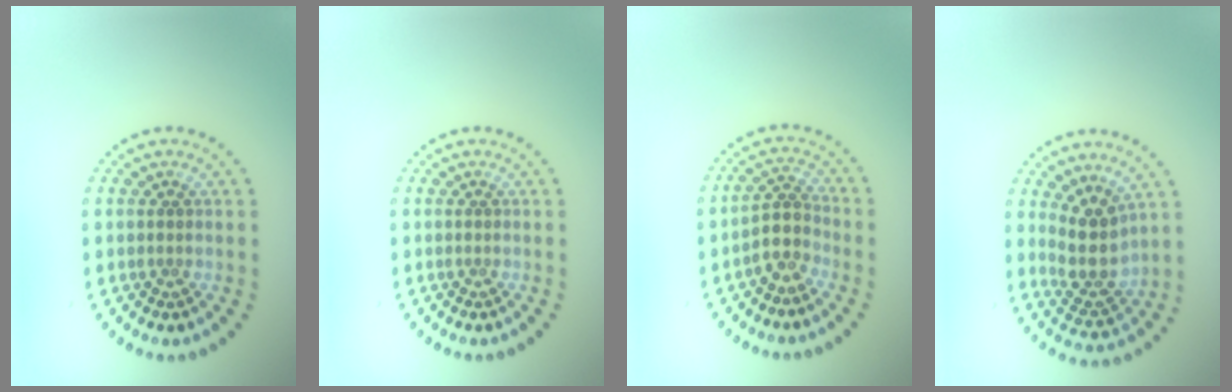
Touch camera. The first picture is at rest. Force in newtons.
{"total": 0.0}
{"total": 2.5, "press": 1.9, "slide": 1.6}
{"total": 3.9, "press": 3.1, "slide": 2.3}